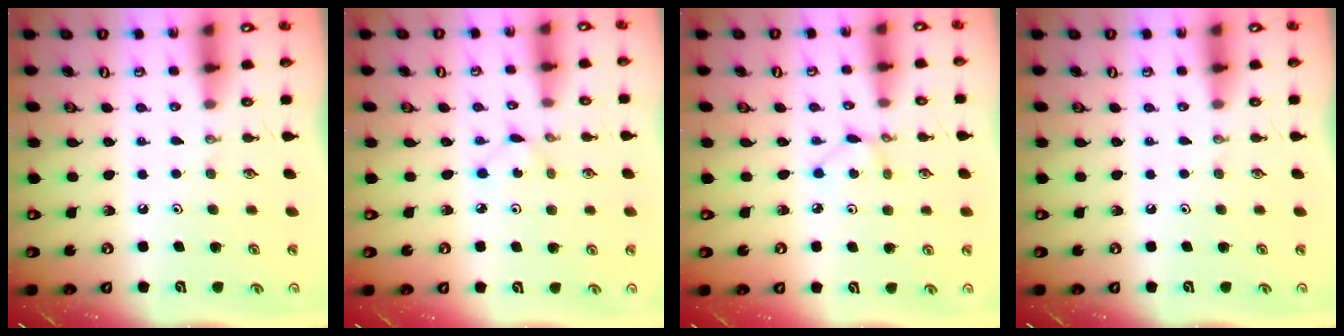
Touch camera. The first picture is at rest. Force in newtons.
{"total": 2.6, "press": 2.6, "slide": 0.3}
{"total": 2.4, "press": 2.4, "slide": 0.2}
{"total": 0.0}